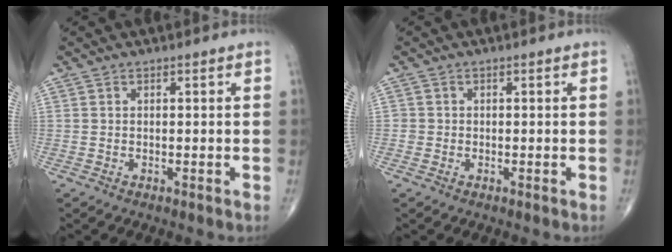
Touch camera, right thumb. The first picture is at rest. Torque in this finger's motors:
{"motor_torque": [0.13, 0.02, 0.19, 0.12, -0.02]}